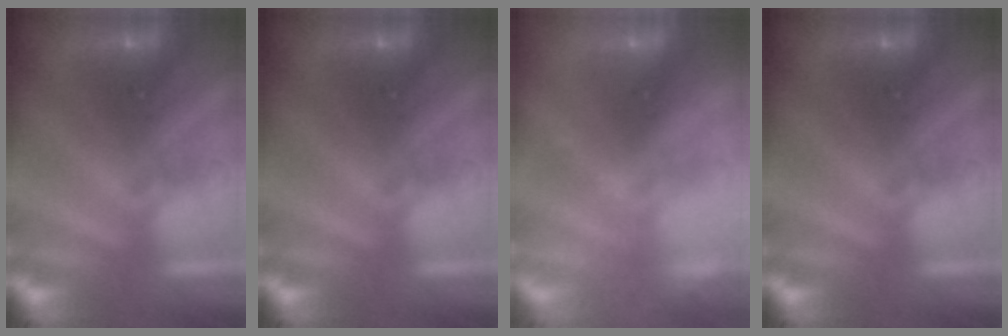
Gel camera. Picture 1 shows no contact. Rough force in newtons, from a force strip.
{"total": 0.0}
{"total": 2.3}
{"total": 0.0}